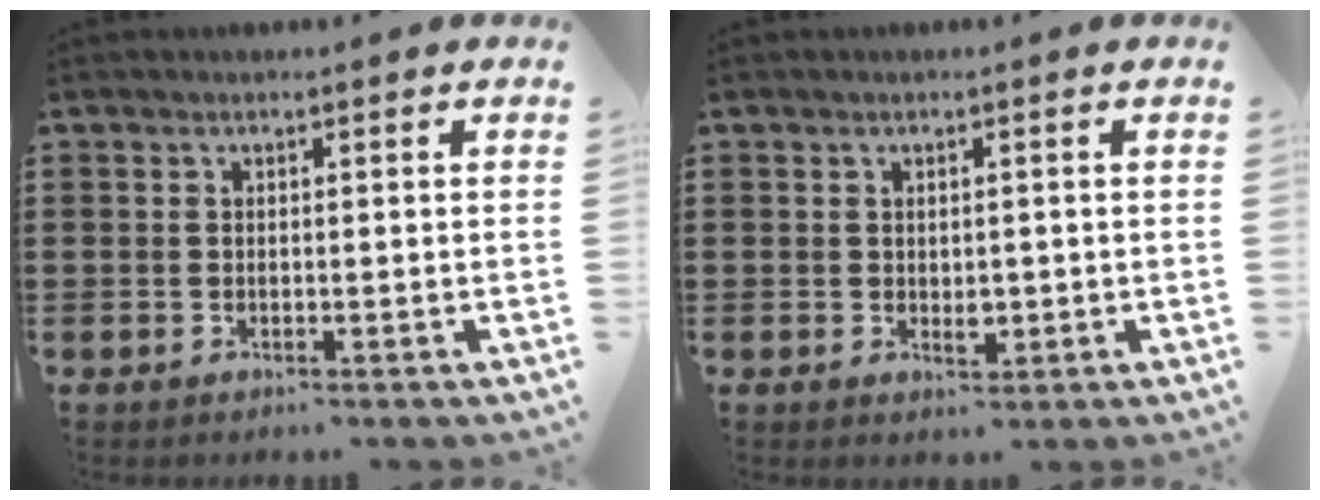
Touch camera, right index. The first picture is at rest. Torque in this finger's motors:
{"motor_torque": [0.36, 0.36, 0.00, 0.00]}